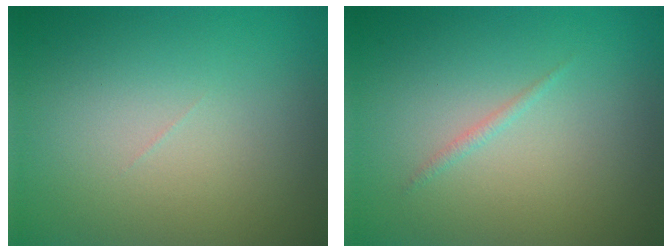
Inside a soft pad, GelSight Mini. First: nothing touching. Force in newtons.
{"total": 0.6, "press": 0.6, "slide": 0.1}